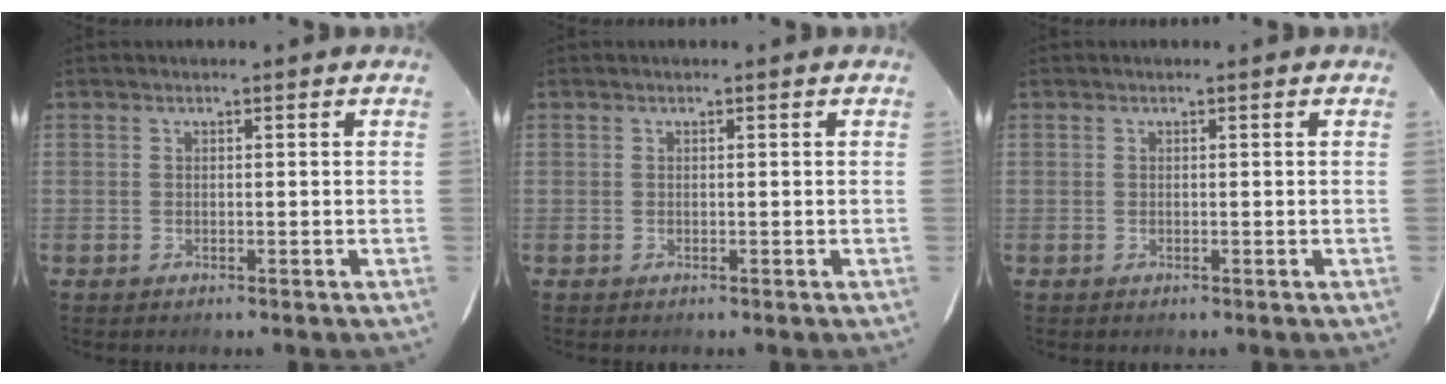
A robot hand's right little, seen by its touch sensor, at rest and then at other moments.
{"total": 0.0}
{"total": 0.0}